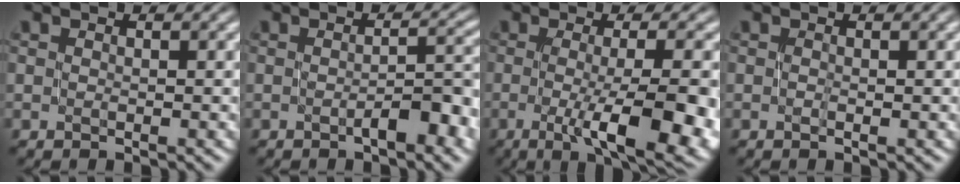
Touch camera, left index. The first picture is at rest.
{"total": 4.0, "force": [-1.3, 0.9, 3.7], "torque": [-0.053, 0.009, -0.018]}
{"total": 8.4, "force": [-2.3, 2.2, 7.8], "torque": [-0.107, -0.006, -0.034]}
{"total": 0.7, "force": [-0.1, 0.1, 0.7], "torque": [-0.014, 0.001, -0.001]}